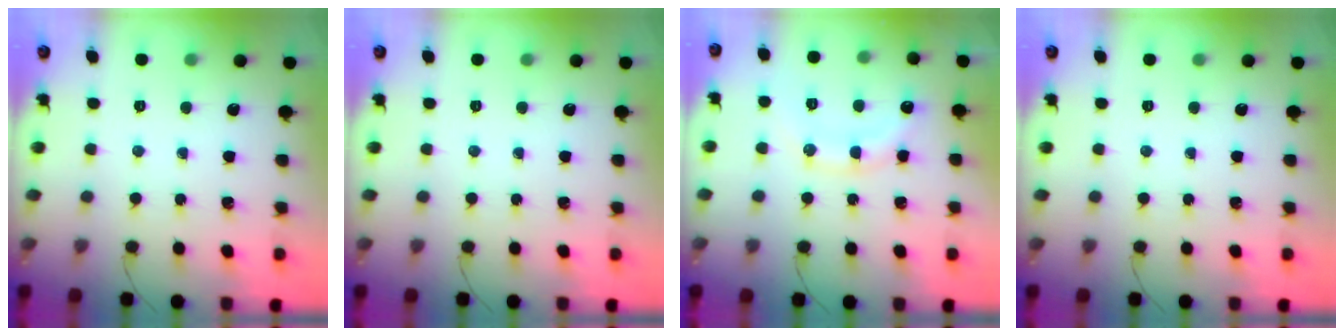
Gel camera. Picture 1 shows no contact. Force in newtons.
{"total": 0.0}
{"total": 11.2, "press": 11.2, "slide": 0.2}
{"total": 0.0}